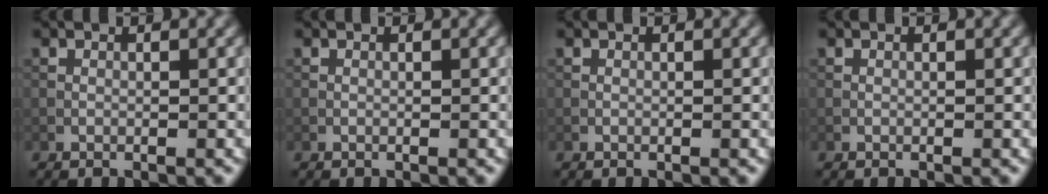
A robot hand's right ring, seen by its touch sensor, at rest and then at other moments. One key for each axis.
{"total": 0.0}
{"total": 0.0}
{"total": 0.0}